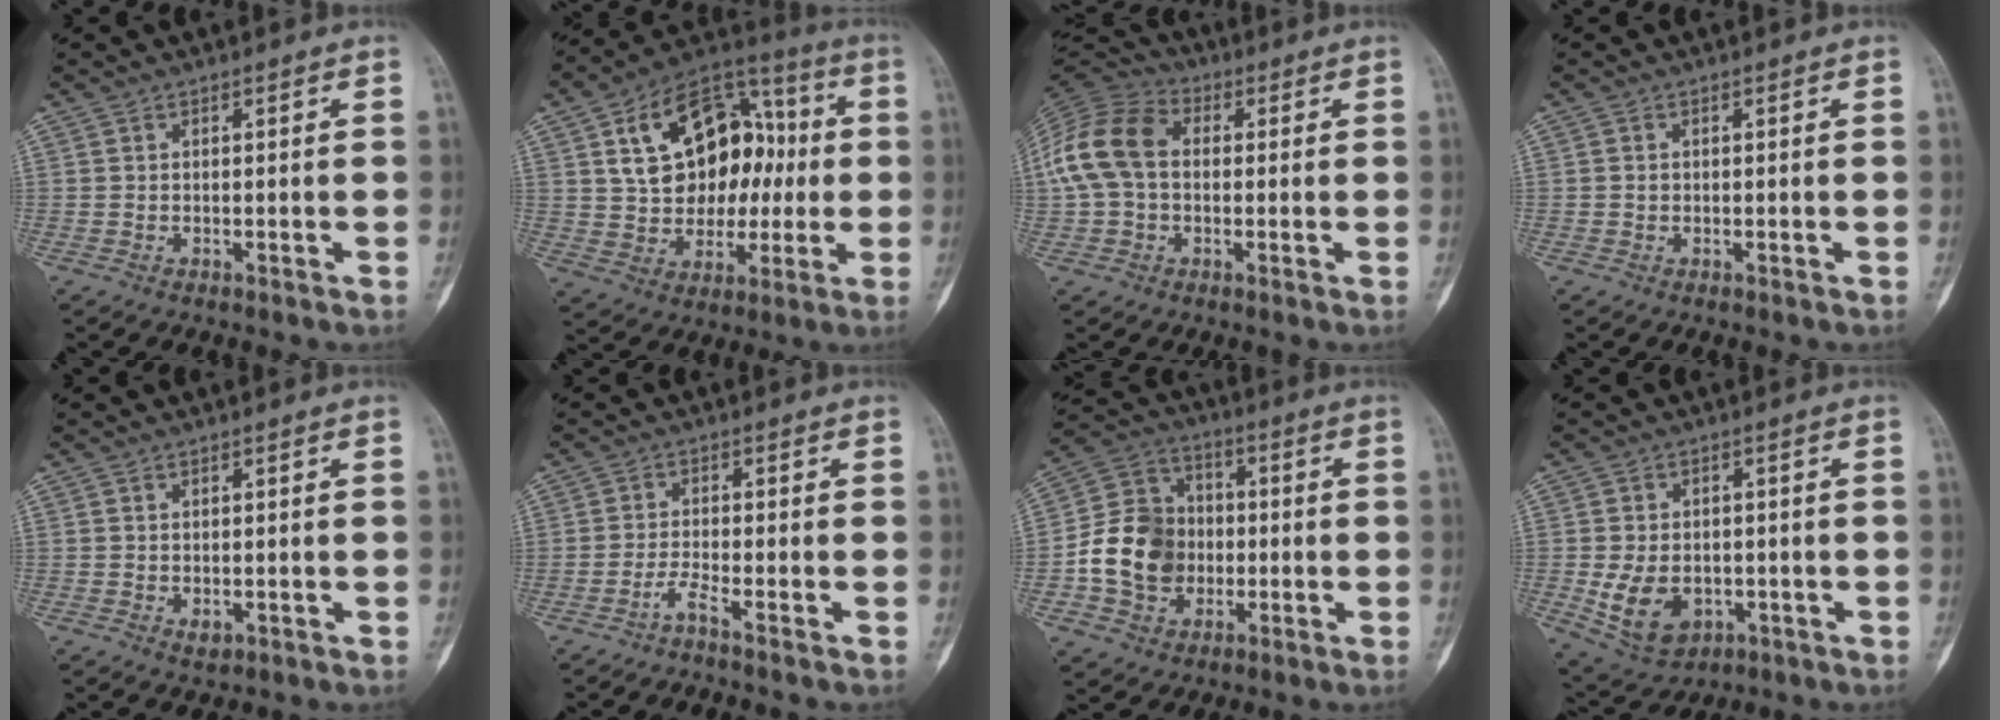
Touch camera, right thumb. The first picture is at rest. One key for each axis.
{"total": 20.9, "fx": 3.1, "fy": 14.3, "fz": 14.9, "tx": -0.193, "ty": 0.027, "tz": 0.055}
{"total": 13.1, "fx": 0.9, "fy": 9.4, "fz": 9.0, "tx": -0.183, "ty": 0.034, "tz": 0.008}
{"total": 0.7, "fx": 0.0, "fy": 0.6, "fz": 0.3, "tx": -0.005, "ty": 0.002, "tz": 0.001}
{"total": 1.7, "fx": -0.3, "fy": 1.2, "fz": 1.2, "tx": -0.011, "ty": -0.001, "tz": 0.000}
{"total": 2.1, "fx": -1.7, "fy": -0.4, "fz": 1.2, "tx": -0.035, "ty": 0.009, "tz": -0.036}
{"total": 14.6, "fx": -2.0, "fy": 12.2, "fz": 7.8, "tx": -0.115, "ty": 0.028, "tz": -0.040}
{"total": 9.8, "fx": -2.0, "fy": 7.1, "fz": 6.4, "tx": -0.101, "ty": 0.004, "tz": -0.014}